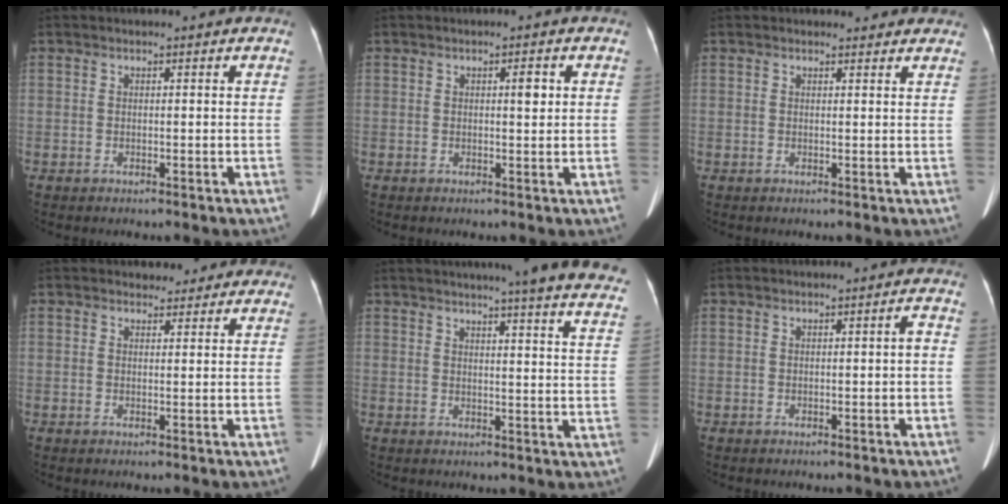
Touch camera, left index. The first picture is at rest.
{"total": 1.8, "force": [0.4, 0.5, 1.7], "torque": [-0.025, 0.002, 0.006]}
{"total": 3.6, "force": [3.3, 1.3, 0.5], "torque": [0.002, 0.004, 0.026]}
{"total": 3.2, "force": [2.7, 1.7, 0.2], "torque": [0.005, 0.008, 0.030]}
{"total": 23.5, "force": [20.9, 0.5, 10.7], "torque": [-0.143, -0.066, 0.228]}
{"total": 0.9, "force": [-0.2, 0.1, 0.9], "torque": [-0.007, 0.002, -0.002]}